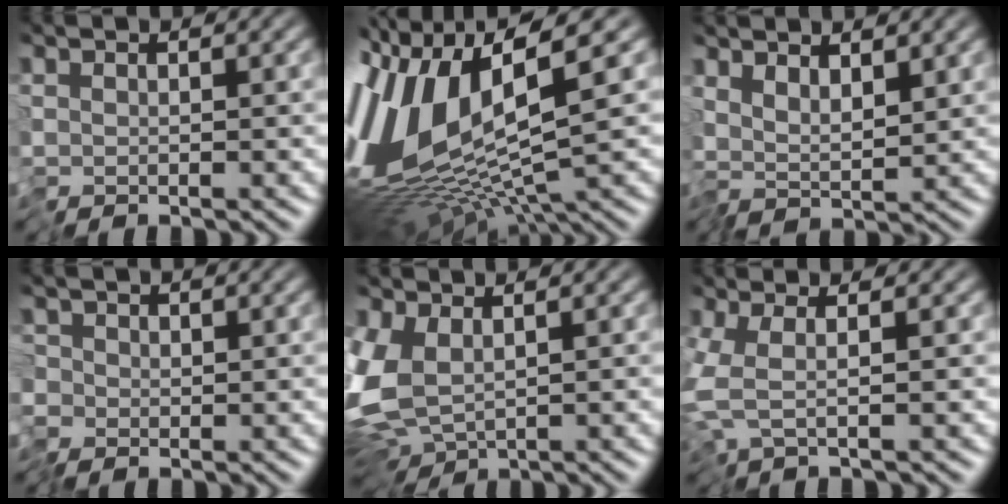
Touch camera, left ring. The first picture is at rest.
{"total": 14.1, "force": [0.8, 5.5, 12.9], "torque": [-0.279, -0.004, 0.022]}
{"total": 2.7, "force": [1.3, 1.1, 2.2], "torque": [-0.048, -0.001, 0.021]}
{"total": 1.9, "force": [-0.5, 1.8, 0.4], "torque": [-0.012, -0.004, -0.012]}
{"total": 7.1, "force": [-1.0, 4.2, 5.7], "torque": [-0.146, -0.016, -0.013]}
{"total": 2.6, "force": [-0.8, 0.8, 2.4], "torque": [-0.061, -0.005, -0.018]}